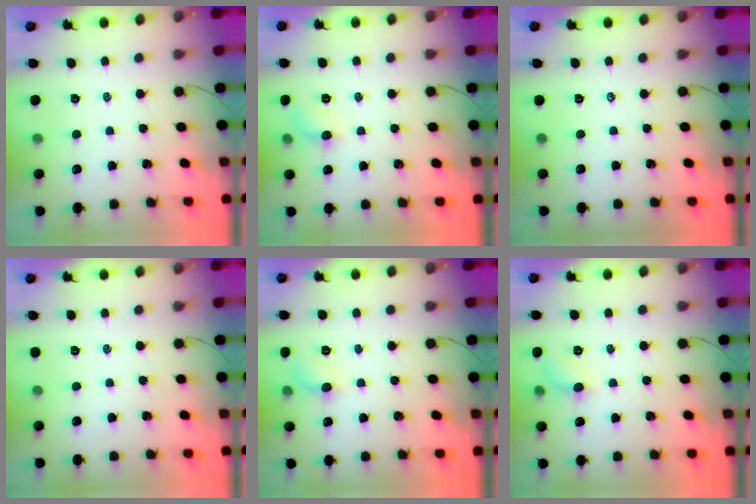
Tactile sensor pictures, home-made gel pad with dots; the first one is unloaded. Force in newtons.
{"total": 4.9, "press": 4.6, "slide": 1.7}
{"total": 0.0}
{"total": 0.0}
{"total": 4.9, "press": 4.6, "slide": 1.7}
{"total": 4.9, "press": 4.6, "slide": 1.7}